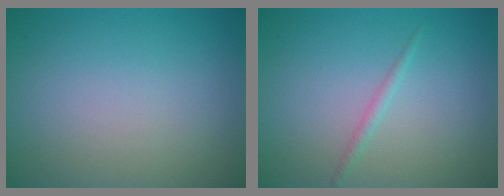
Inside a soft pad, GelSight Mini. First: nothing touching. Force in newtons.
{"total": 0.9, "press": 0.9, "slide": 0.1}